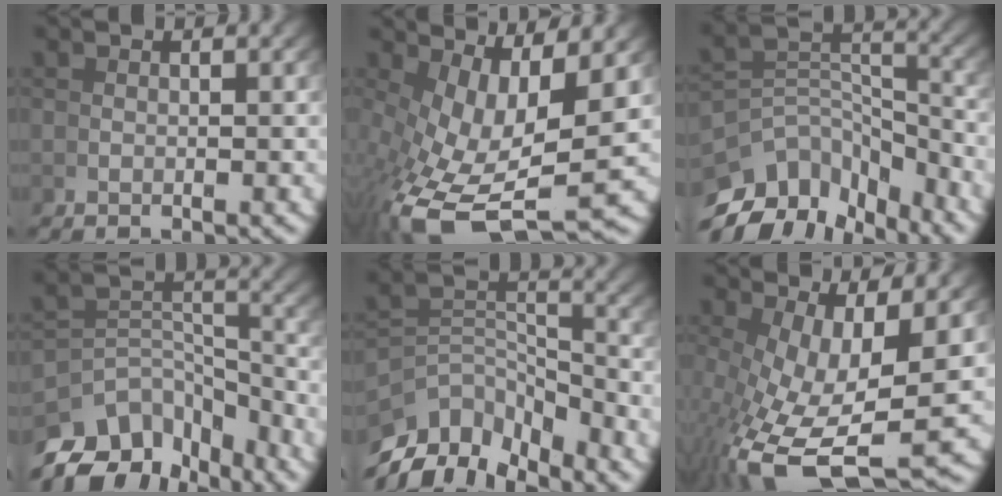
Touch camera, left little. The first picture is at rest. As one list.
[{"total": 9.6, "force": [-1.7, 4.6, 8.2], "torque": [-0.178, -0.047, 0.002]}, {"total": 10.4, "force": [-5.0, 7.0, 5.8], "torque": [-0.115, -0.052, -0.071]}, {"total": 9.6, "force": [-4.7, 6.5, 5.1], "torque": [-0.098, -0.043, -0.068]}, {"total": 10.0, "force": [-5.8, 6.4, 4.9], "torque": [-0.093, -0.051, -0.086]}, {"total": 9.7, "force": [-3.2, 4.4, 8.0], "torque": [-0.179, -0.064, -0.018]}]